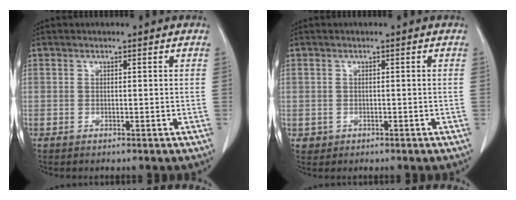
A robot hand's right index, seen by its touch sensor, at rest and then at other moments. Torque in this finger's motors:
{"motor_torque": [-0.29, 0.14, -0.94, -0.21]}